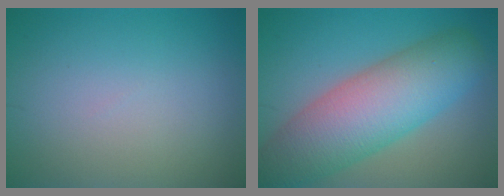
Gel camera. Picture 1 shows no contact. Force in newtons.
{"total": 9.8, "press": 9.8, "slide": 0.4}